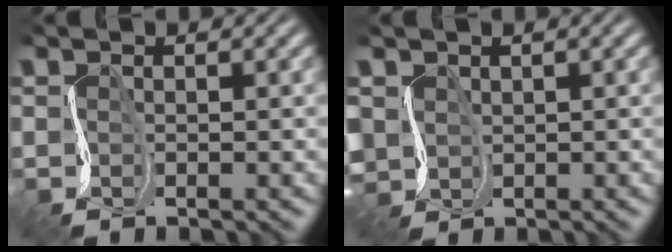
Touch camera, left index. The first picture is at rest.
{"total": 2.5, "force": [0.6, 2.2, 1.2], "torque": [-0.034, -0.009, 0.015]}